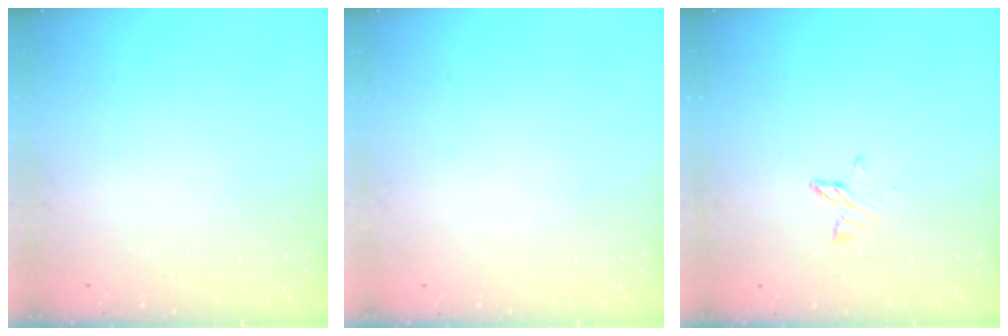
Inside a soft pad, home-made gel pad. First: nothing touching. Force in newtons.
{"total": 0.0}
{"total": 3.2, "press": 3.2, "slide": 0.3}